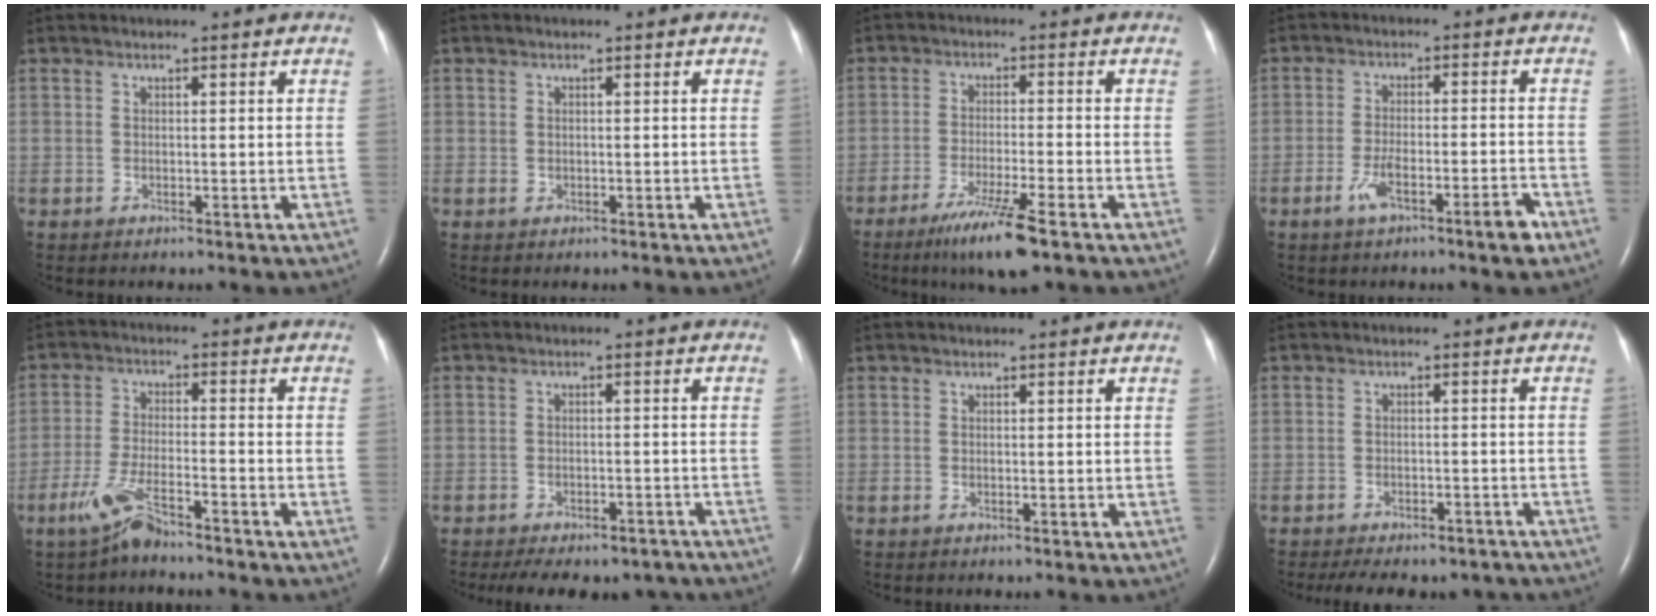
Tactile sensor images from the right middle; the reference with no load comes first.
{"total": 0.5, "force": [0.0, 0.5, 0.2], "torque": [-0.006, 0.000, -0.001]}
{"total": 8.1, "force": [-5.2, -0.1, 6.2], "torque": [-0.117, -0.023, -0.090]}
{"total": 6.4, "force": [-3.9, 0.7, 5.1], "torque": [-0.094, 0.002, -0.065]}
{"total": 5.9, "force": [-4.5, 0.6, 3.7], "torque": [-0.088, -0.011, -0.091]}
{"total": 13.4, "force": [-11.0, 5.6, 5.4], "torque": [-0.106, 0.004, -0.132]}
{"total": 0.0}
{"total": 12.2, "force": [-10.4, 4.5, 4.6], "torque": [-0.083, 0.003, -0.123]}